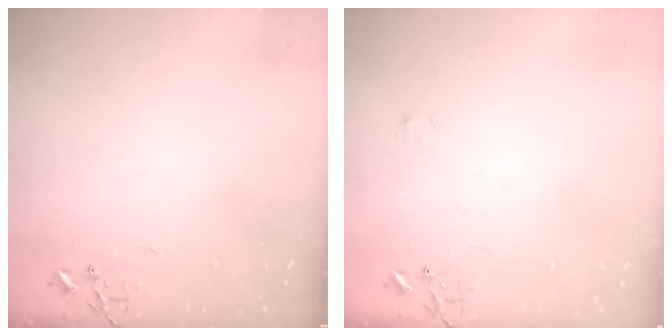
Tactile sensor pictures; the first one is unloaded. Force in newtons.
{"total": 3.8, "press": 3.8, "slide": 0.5}